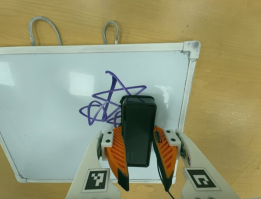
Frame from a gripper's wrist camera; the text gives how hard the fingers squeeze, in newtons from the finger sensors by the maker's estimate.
{"total": 13.7, "left": 13.8, "right": 13.6}